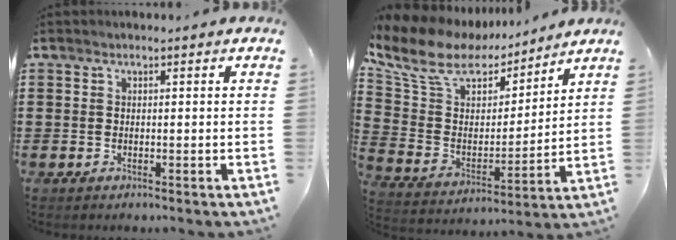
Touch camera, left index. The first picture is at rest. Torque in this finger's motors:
{"motor_torque": [2.14, 0.00, 0.73, 0.21]}